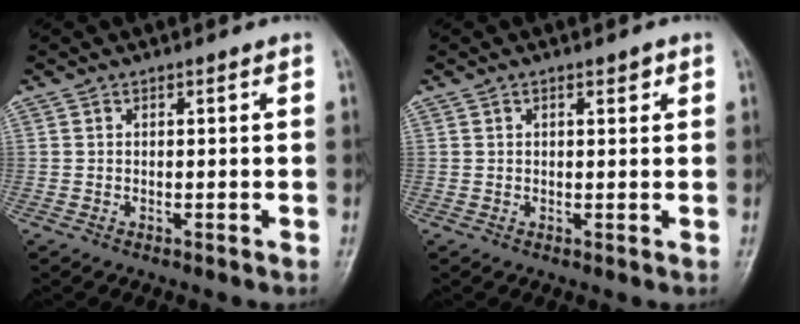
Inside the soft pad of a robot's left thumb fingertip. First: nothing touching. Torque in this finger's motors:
{"motor_torque": [-0.48, -0.20, -0.11, -0.17, -0.01]}